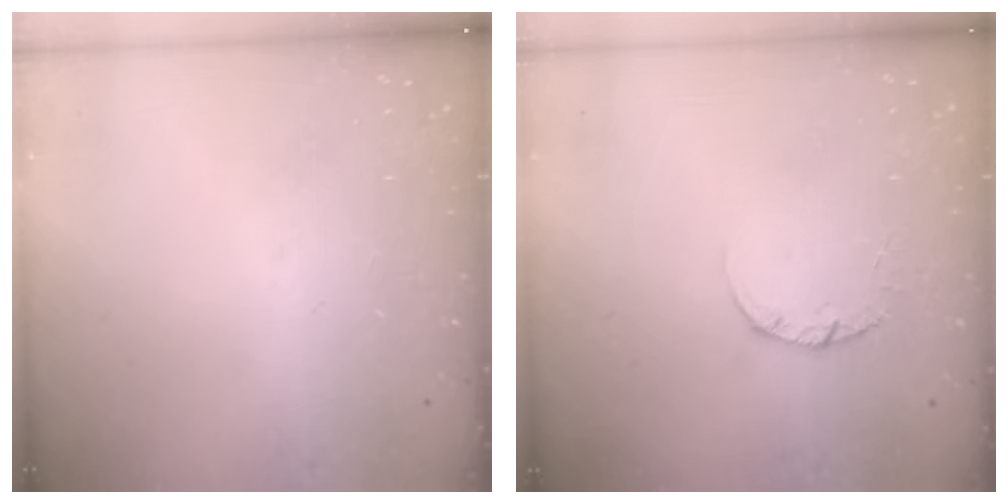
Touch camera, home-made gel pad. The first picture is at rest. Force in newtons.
{"total": 2.4, "press": 2.3, "slide": 0.3}